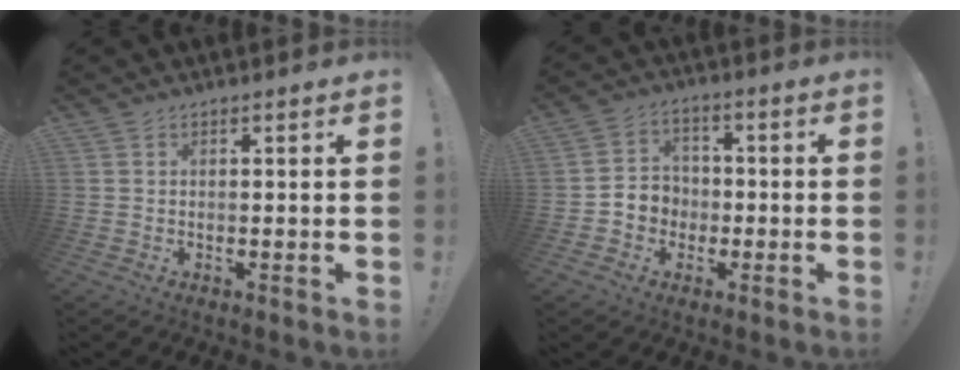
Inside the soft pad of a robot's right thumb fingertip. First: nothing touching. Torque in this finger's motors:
{"motor_torque": [0.01, 0.01, 0.29, -0.37, -0.01]}